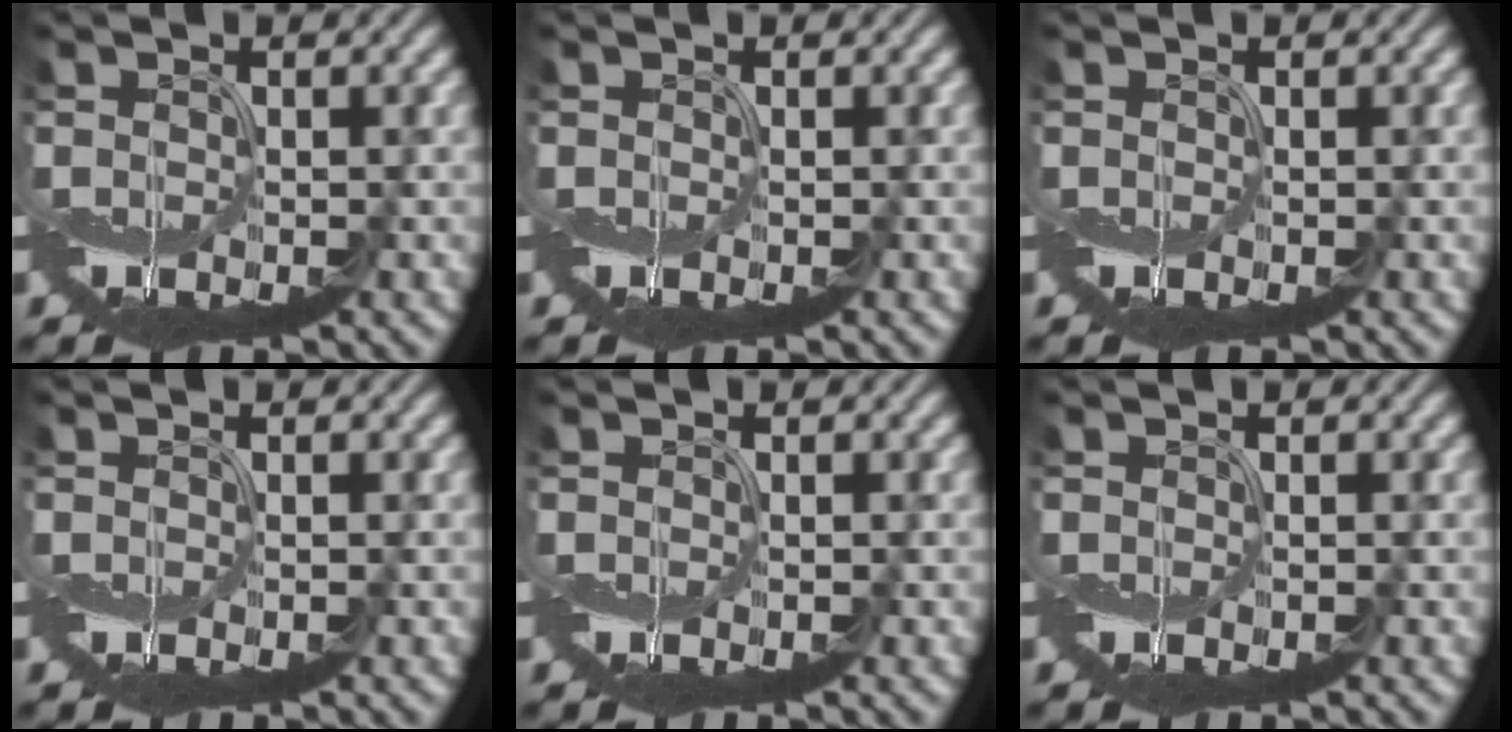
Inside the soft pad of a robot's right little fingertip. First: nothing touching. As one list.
[{"total": 0.0}, {"total": 0.0}, {"total": 0.0}, {"total": 0.0}, {"total": 0.0}]